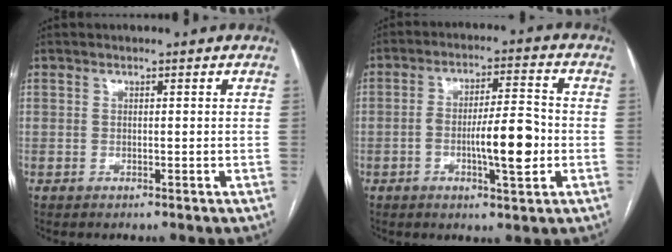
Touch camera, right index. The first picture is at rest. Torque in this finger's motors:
{"motor_torque": [1.37, -0.36, 0.68, 0.15]}